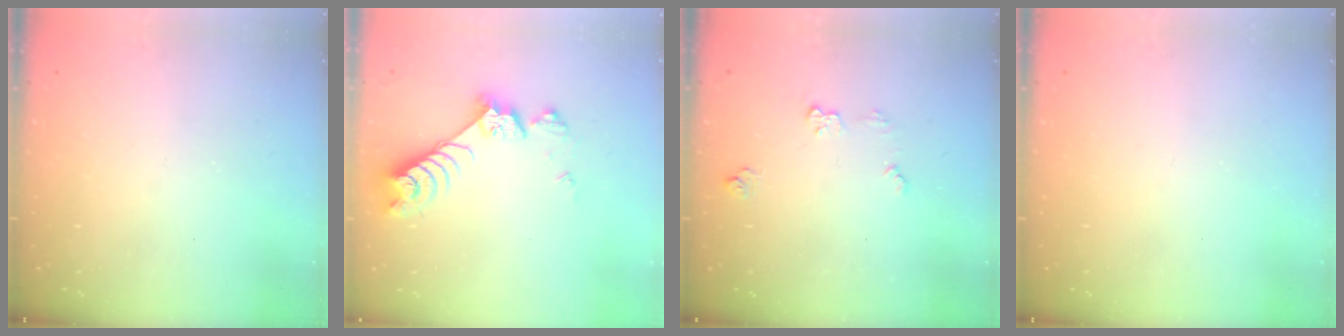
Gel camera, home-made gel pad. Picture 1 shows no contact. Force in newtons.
{"total": 7.4, "press": 7.3, "slide": 1.1}
{"total": 5.9, "press": 5.8, "slide": 0.6}
{"total": 0.0}